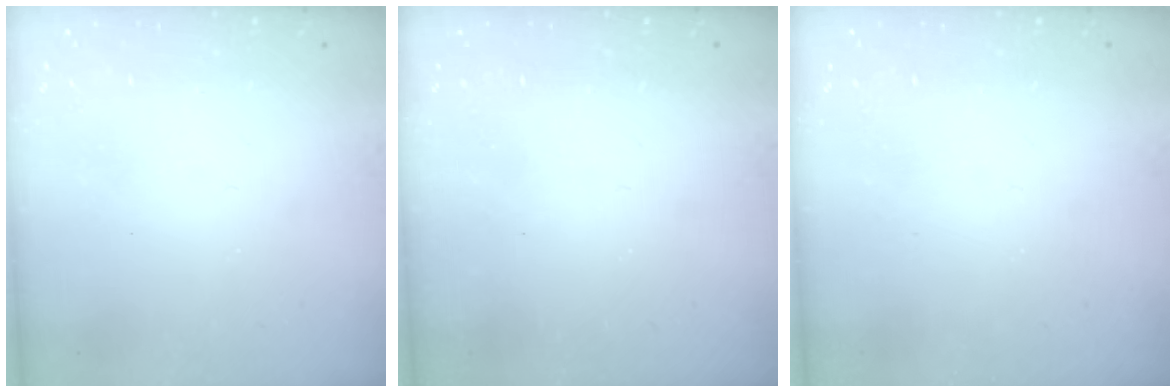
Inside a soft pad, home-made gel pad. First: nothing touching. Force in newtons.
{"total": 0.0}
{"total": 0.0}